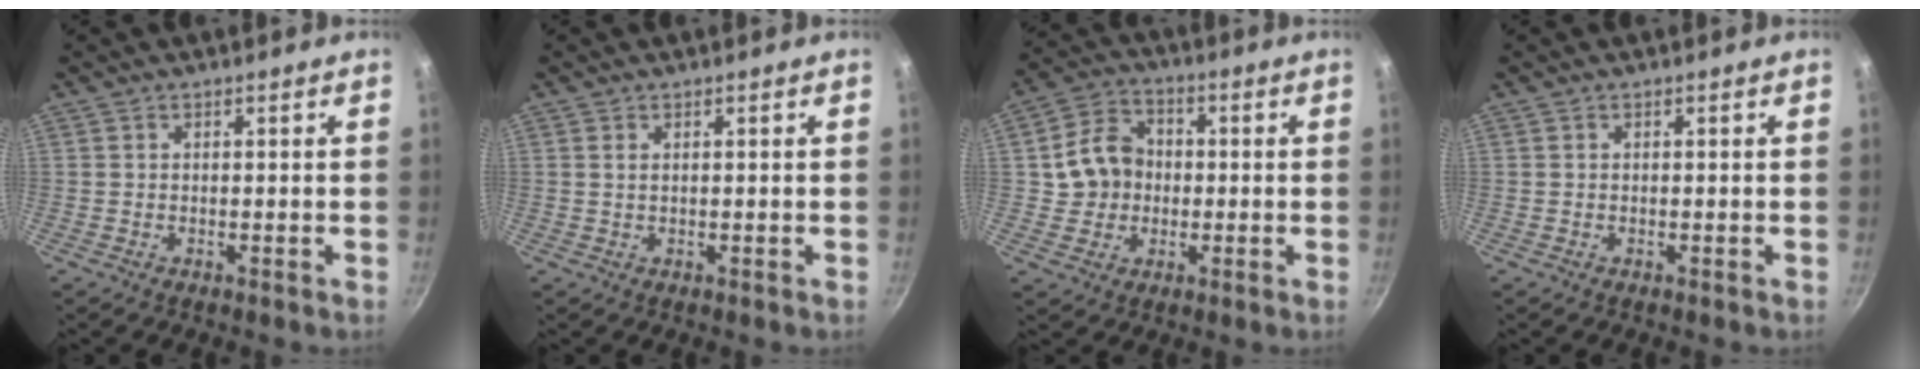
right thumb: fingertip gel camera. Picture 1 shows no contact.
{"total": 0.9, "force": [0.3, 0.5, 0.7], "torque": [-0.012, 0.001, 0.004]}
{"total": 9.5, "force": [0.1, 8.3, 4.7], "torque": [-0.052, 0.021, -0.008]}
{"total": 0.0}